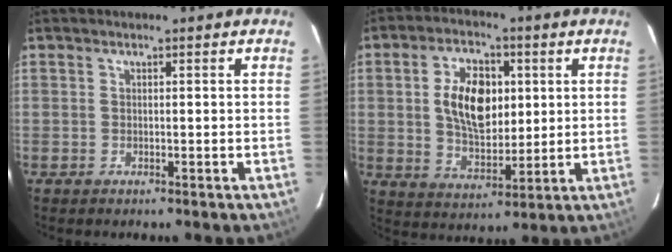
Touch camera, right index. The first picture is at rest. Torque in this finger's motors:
{"motor_torque": [0.71, -0.19, 0.41, 0.13]}